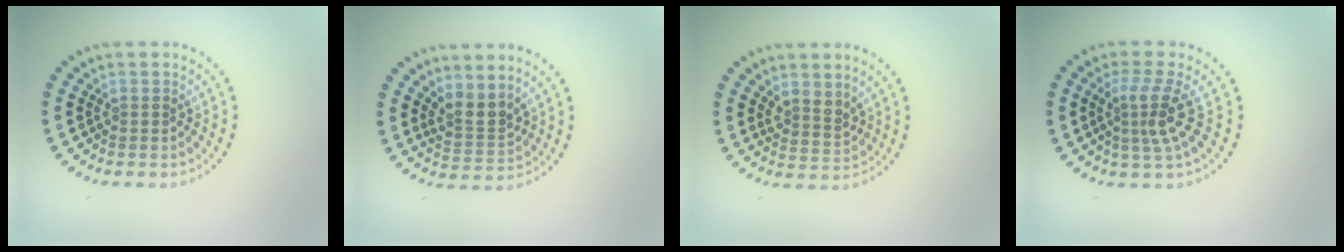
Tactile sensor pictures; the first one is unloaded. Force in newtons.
{"total": 2.6, "press": 1.9, "slide": 1.8}
{"total": 2.2, "press": 1.8, "slide": 1.3}
{"total": 3.1, "press": 2.2, "slide": 2.3}